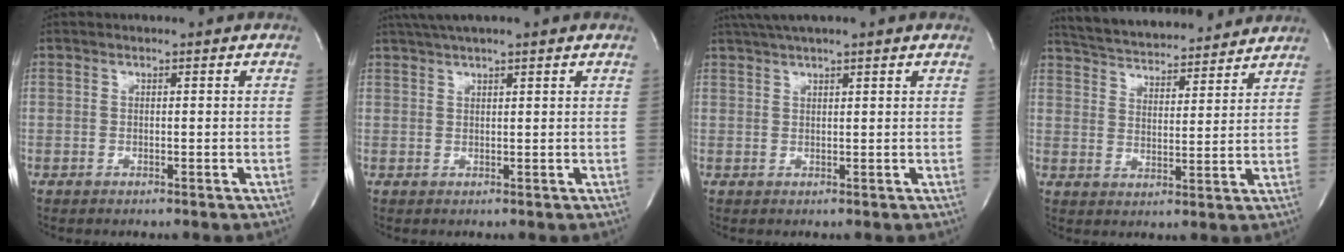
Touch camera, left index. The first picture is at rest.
{"total": 7.4, "force": [5.9, 0.5, 4.5], "torque": [-0.078, 0.039, 0.087]}
{"total": 7.3, "force": [5.8, 0.4, 4.4], "torque": [-0.077, 0.040, 0.087]}
{"total": 17.6, "force": [16.4, 3.1, 5.7], "torque": [-0.098, 0.022, 0.241]}